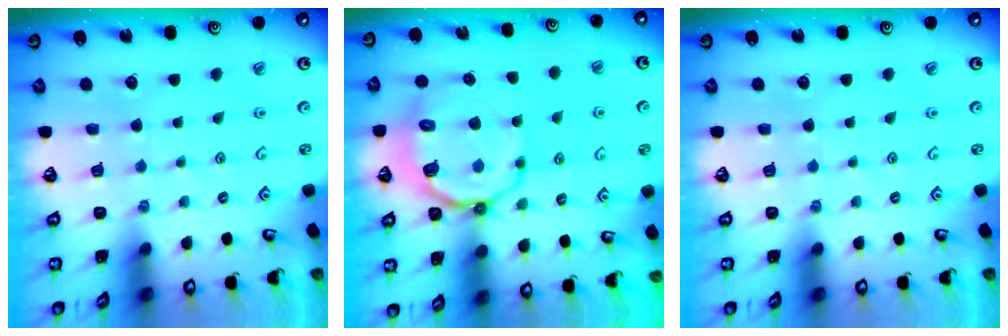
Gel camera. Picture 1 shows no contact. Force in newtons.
{"total": 12.1, "press": 11.7, "slide": 3.2}
{"total": 0.0}